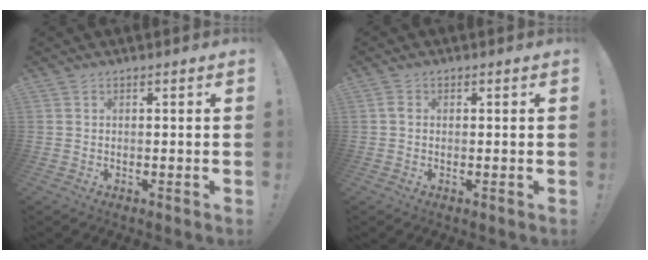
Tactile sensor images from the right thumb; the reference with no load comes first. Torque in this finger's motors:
{"motor_torque": [-0.02, 0.48, 0.08, -0.28, 0.04]}